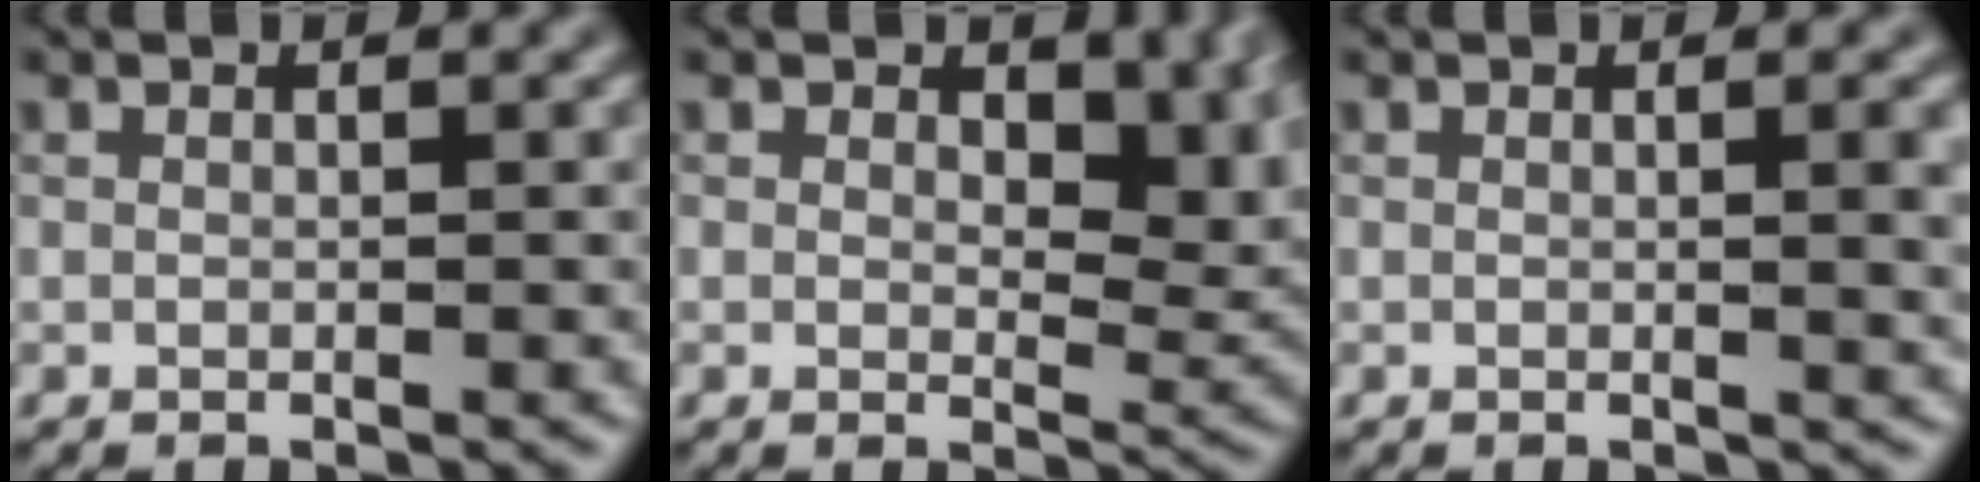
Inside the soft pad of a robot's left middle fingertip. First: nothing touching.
{"total": 5.8, "force": [1.9, 3.4, 4.3], "torque": [-0.054, -0.011, 0.026]}
{"total": 2.9, "force": [0.3, 0.8, 2.8], "torque": [-0.029, 0.001, 0.002]}